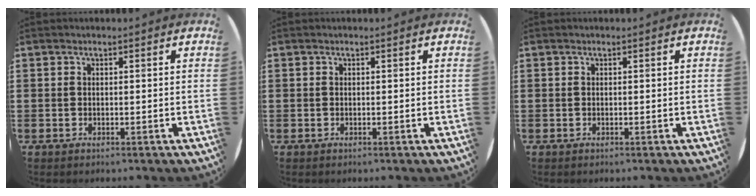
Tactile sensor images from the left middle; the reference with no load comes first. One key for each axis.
{"total": 0.0}
{"total": 0.0}